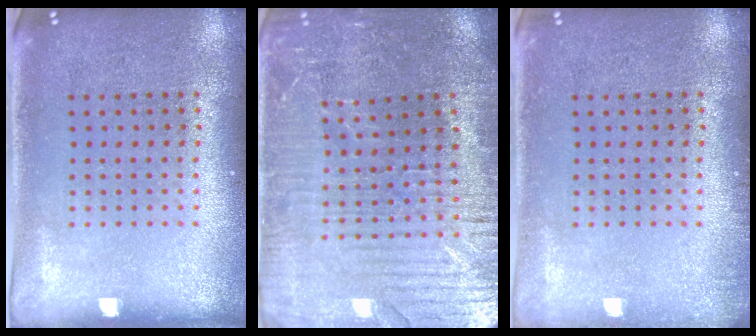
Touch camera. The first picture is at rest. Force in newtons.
{"total": 3.3, "press": 3.3, "slide": 0.6}
{"total": 0.8, "press": 0.8, "slide": 0.0}